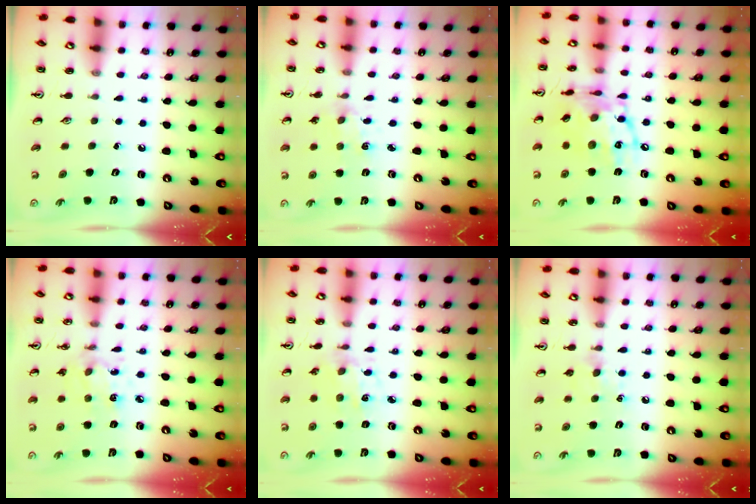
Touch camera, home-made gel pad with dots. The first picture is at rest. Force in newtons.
{"total": 2.0, "press": 2.0, "slide": 0.3}
{"total": 14.9, "press": 14.8, "slide": 1.4}
{"total": 3.7, "press": 3.4, "slide": 1.4}
{"total": 2.1, "press": 2.0, "slide": 0.6}
{"total": 6.3, "press": 6.2, "slide": 0.7}